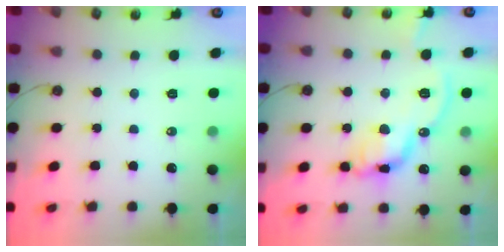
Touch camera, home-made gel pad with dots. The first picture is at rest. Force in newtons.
{"total": 13.8, "press": 13.8, "slide": 0.5}